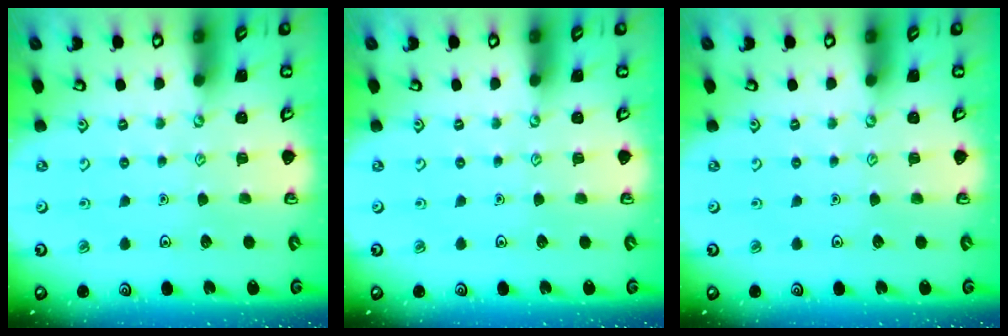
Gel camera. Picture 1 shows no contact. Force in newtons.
{"total": 0.0}
{"total": 0.0}